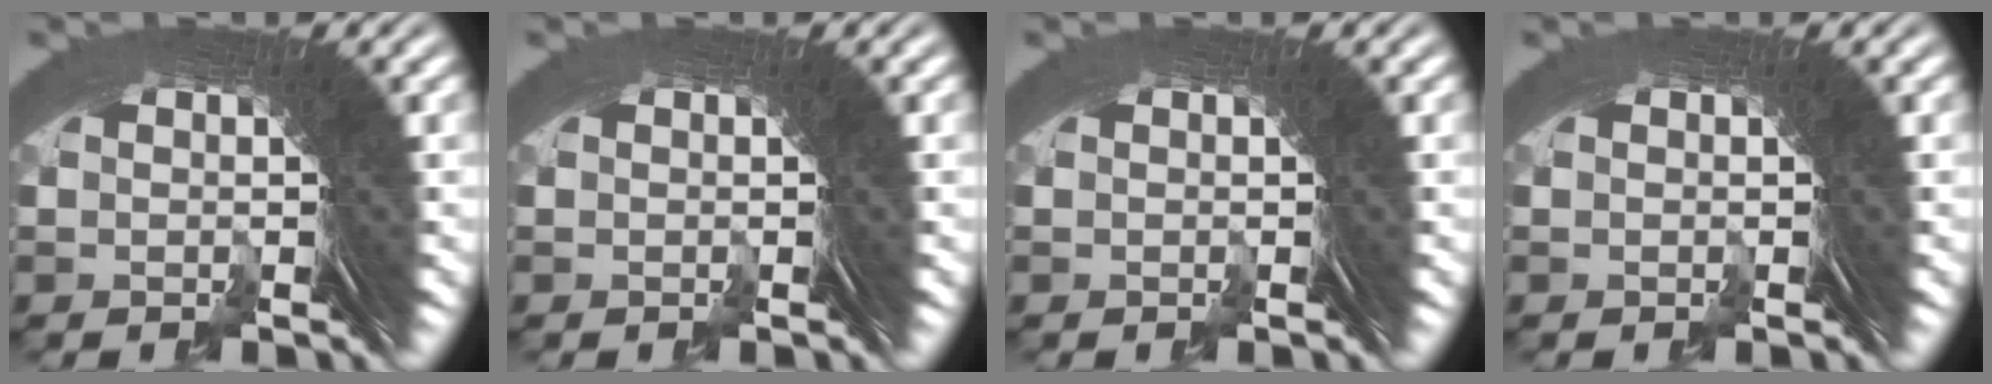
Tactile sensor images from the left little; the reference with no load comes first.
{"total": 0.0}
{"total": 0.0}
{"total": 0.0}